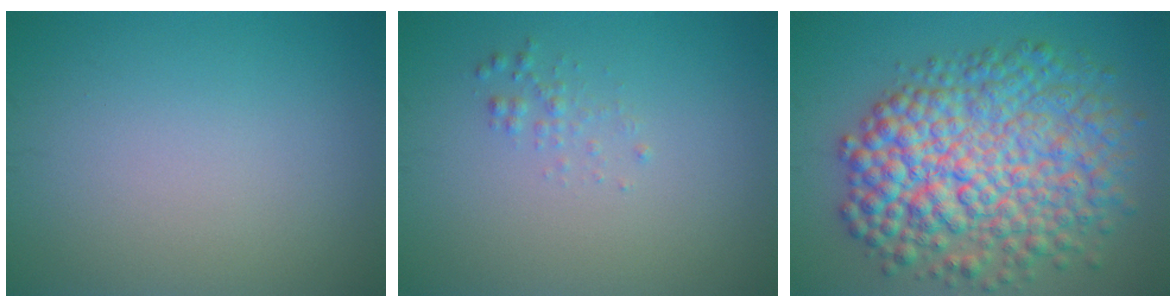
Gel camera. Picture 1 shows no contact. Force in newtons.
{"total": 0.9, "press": 0.9, "slide": 0.1}
{"total": 11.0, "press": 11.0, "slide": 0.1}